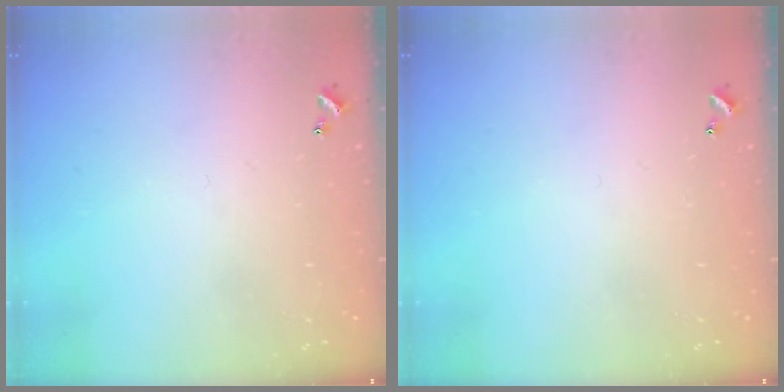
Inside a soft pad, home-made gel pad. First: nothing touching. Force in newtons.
{"total": 0.0}